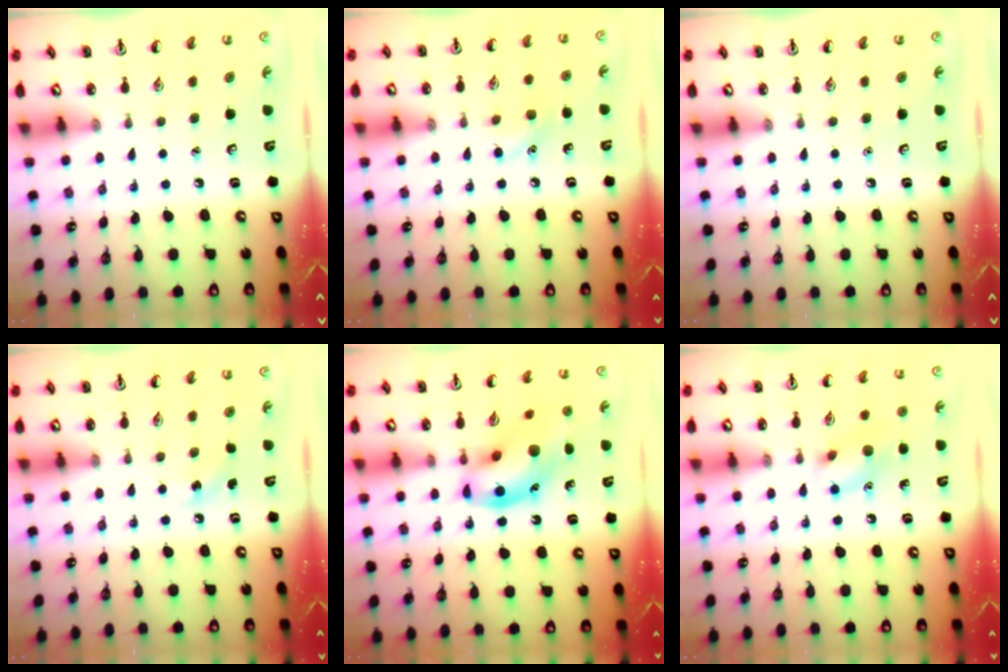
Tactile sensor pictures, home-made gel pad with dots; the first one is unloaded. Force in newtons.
{"total": 5.9, "press": 5.6, "slide": 1.8}
{"total": 0.0}
{"total": 4.0, "press": 3.8, "slide": 1.5}
{"total": 13.8, "press": 13.6, "slide": 1.9}
{"total": 9.4, "press": 9.4, "slide": 0.9}